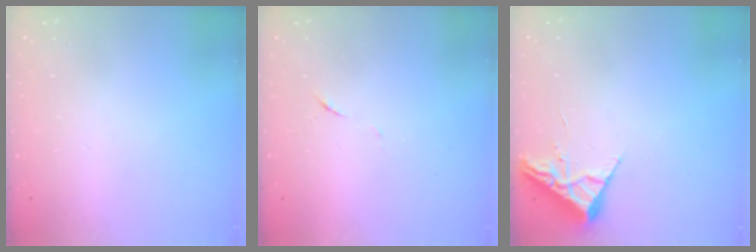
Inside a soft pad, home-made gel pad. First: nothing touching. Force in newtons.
{"total": 4.3, "press": 4.1, "slide": 1.2}
{"total": 3.7, "press": 3.6, "slide": 0.5}